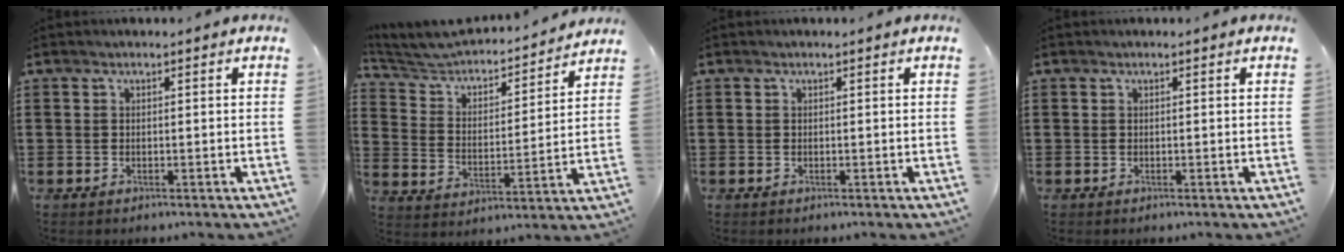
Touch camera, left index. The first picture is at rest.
{"total": 4.2, "force": [3.8, 1.5, 0.7], "torque": [-0.039, -0.033, 0.057]}
{"total": 0.0}
{"total": 0.0}